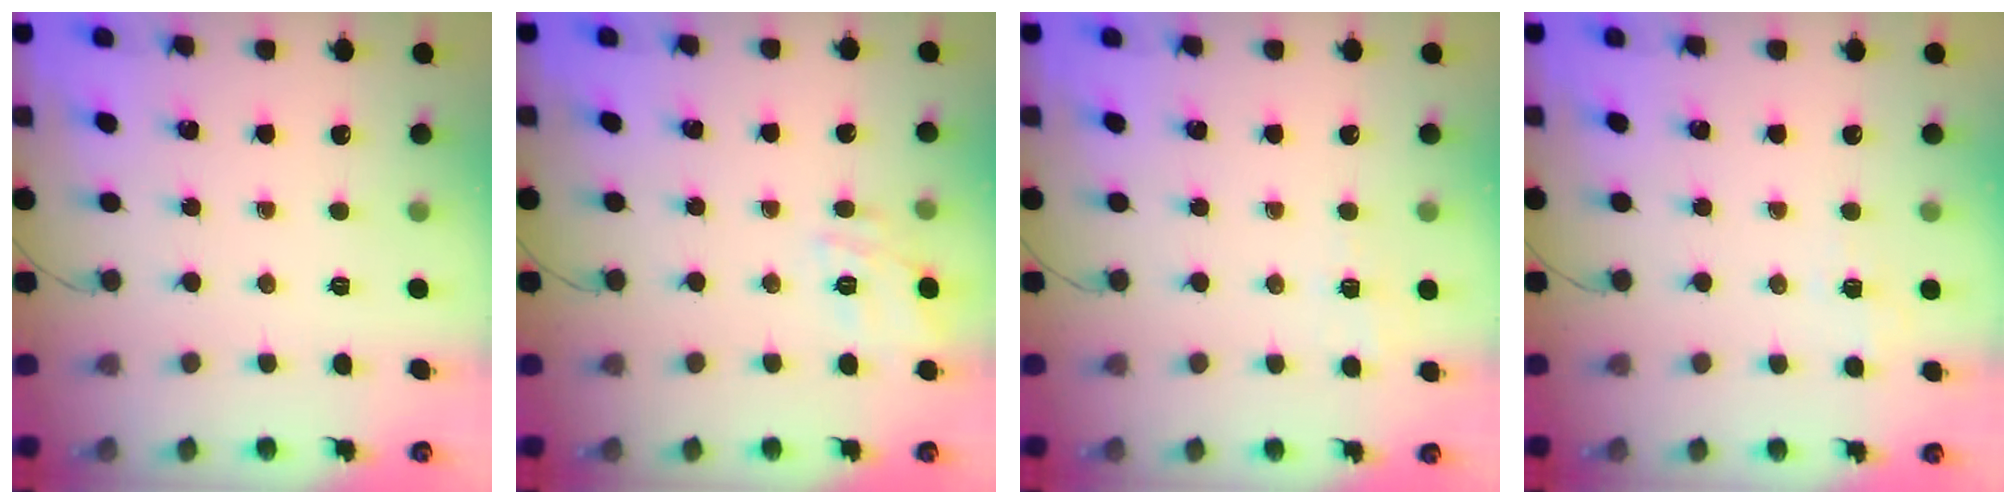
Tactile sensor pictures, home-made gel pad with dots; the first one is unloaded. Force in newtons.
{"total": 13.1, "press": 13.1, "slide": 0.5}
{"total": 2.0, "press": 1.0, "slide": 1.7}
{"total": 5.6, "press": 5.3, "slide": 1.6}